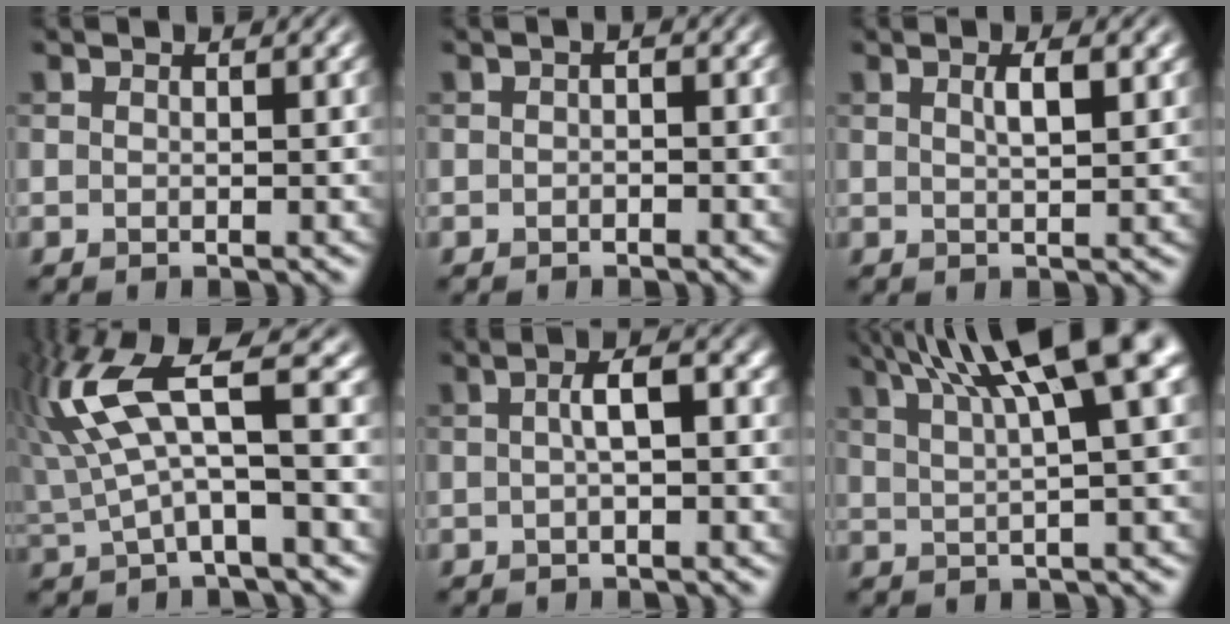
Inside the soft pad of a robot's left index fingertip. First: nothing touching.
{"total": 0.7, "force": [-0.4, 0.3, 0.5], "torque": [-0.008, 0.003, -0.008]}
{"total": 2.3, "force": [0.8, 0.6, 2.1], "torque": [-0.029, 0.006, 0.011]}
{"total": 8.4, "force": [2.1, 2.2, 7.9], "torque": [-0.179, 0.018, 0.037]}
{"total": 3.1, "force": [-0.1, 0.8, 3.0], "torque": [-0.055, 0.011, -0.004]}
{"total": 12.1, "force": [5.8, 3.0, 10.2], "torque": [-0.121, 0.034, 0.079]}